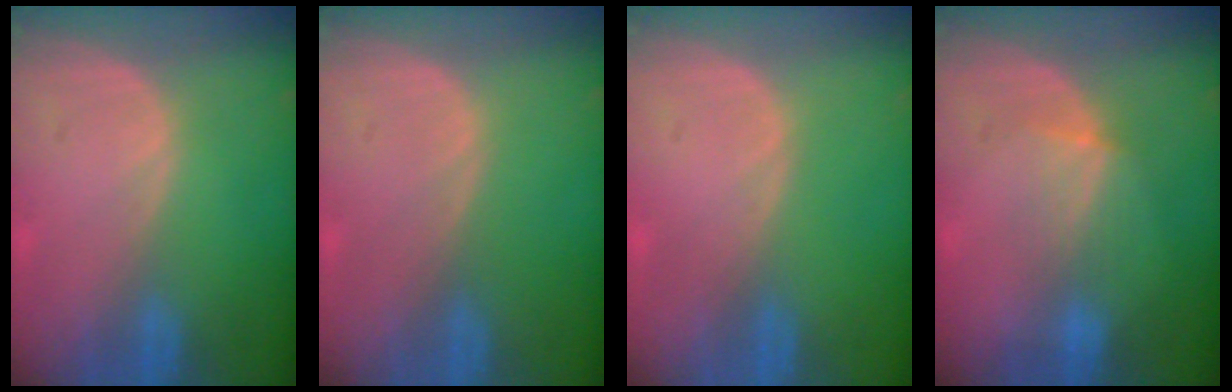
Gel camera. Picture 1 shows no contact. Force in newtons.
{"total": 0.0}
{"total": 0.0}
{"total": 3.8, "press": 3.6, "slide": 1.2}